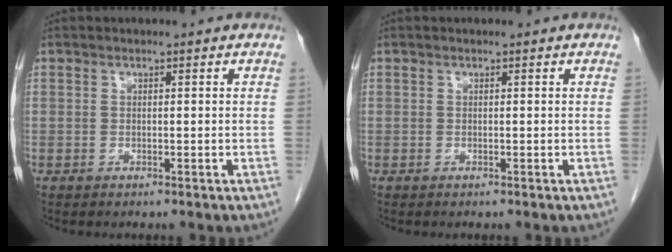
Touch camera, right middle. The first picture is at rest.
{"total": 0.0}